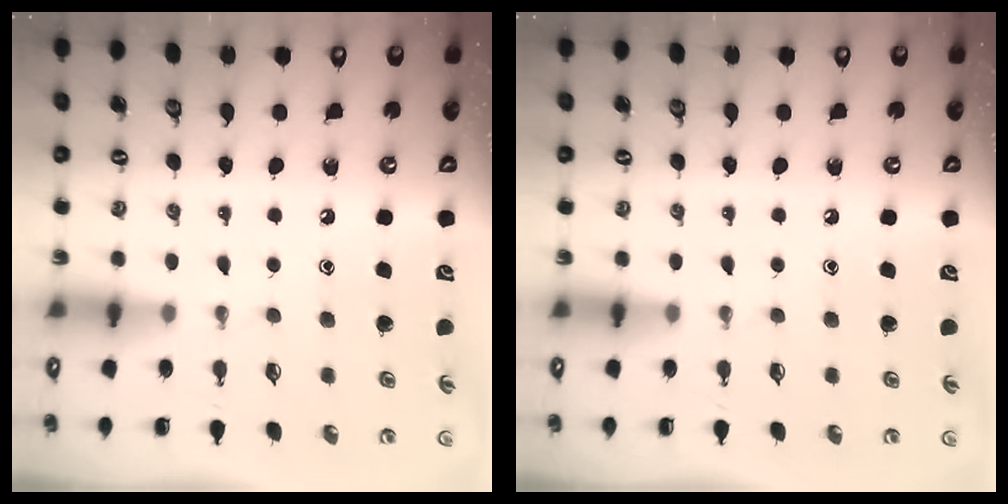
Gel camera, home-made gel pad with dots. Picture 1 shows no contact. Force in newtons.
{"total": 0.0}